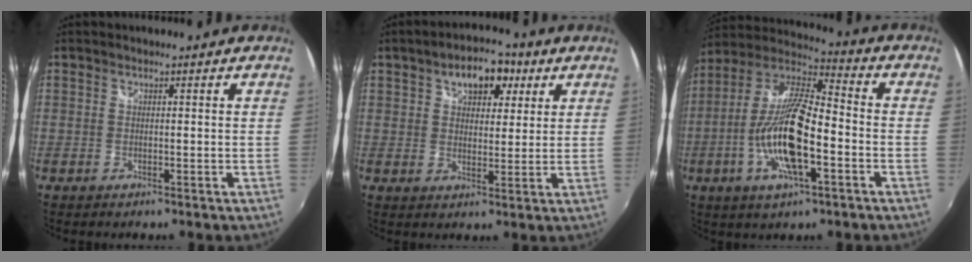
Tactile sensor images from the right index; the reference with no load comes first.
{"total": 9.2, "force": [4.5, 5.3, 5.9], "torque": [-0.092, 0.027, 0.069]}
{"total": 17.0, "force": [-5.1, 4.8, 15.4], "torque": [-0.309, -0.004, -0.100]}